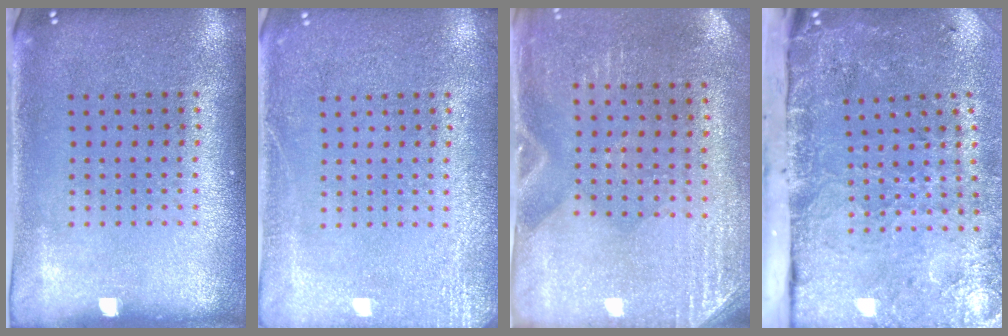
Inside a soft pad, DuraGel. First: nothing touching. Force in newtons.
{"total": 2.8, "press": 2.7, "slide": 0.4}
{"total": 2.8, "press": 2.5, "slide": 1.3}
{"total": 5.0, "press": 3.7, "slide": 3.4}